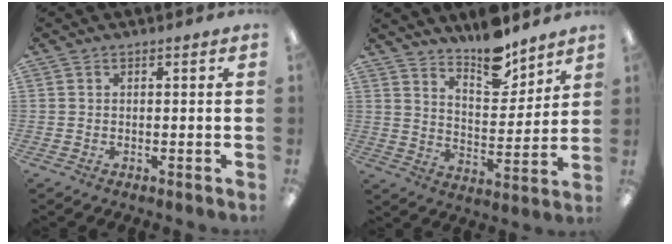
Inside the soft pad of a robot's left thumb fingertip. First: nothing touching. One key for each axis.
{"total": 12.4, "fx": 10.2, "fy": 4.7, "fz": 5.1, "tx": -0.061, "ty": -0.077, "tz": 0.182}